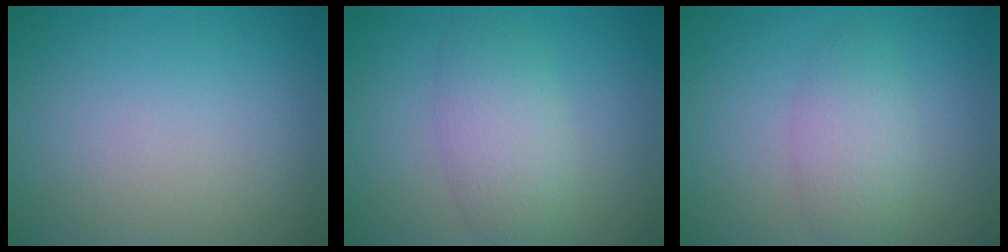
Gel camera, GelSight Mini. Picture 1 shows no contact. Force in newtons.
{"total": 4.0, "press": 3.9, "slide": 0.2}
{"total": 3.1, "press": 3.1, "slide": 0.1}